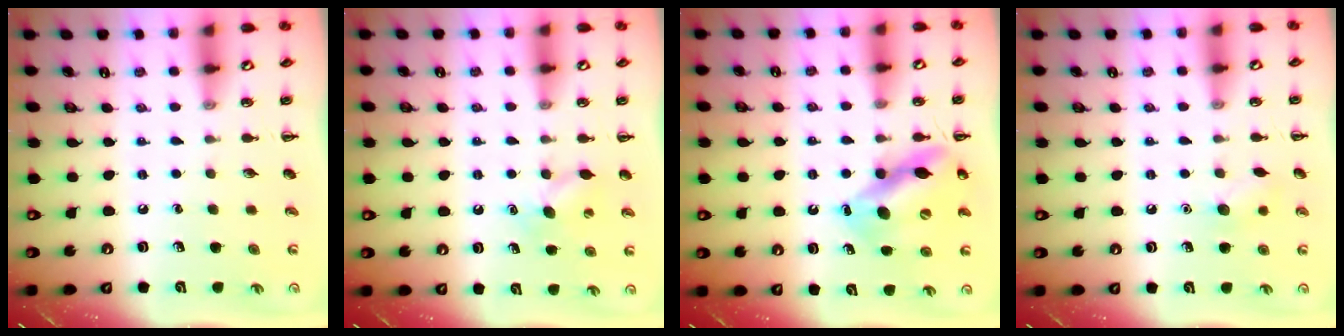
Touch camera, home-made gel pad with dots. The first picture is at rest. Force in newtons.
{"total": 6.2, "press": 6.0, "slide": 1.4}
{"total": 12.7, "press": 12.3, "slide": 3.2}
{"total": 7.8, "press": 7.5, "slide": 2.0}